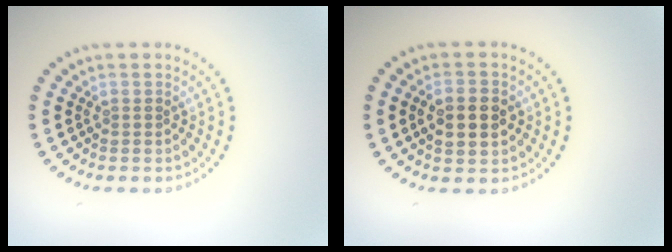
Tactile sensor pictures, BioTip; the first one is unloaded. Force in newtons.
{"total": 4.3, "press": 4.3, "slide": 0.1}